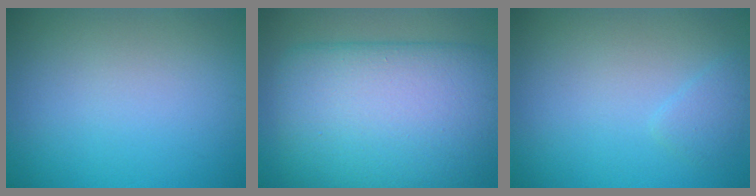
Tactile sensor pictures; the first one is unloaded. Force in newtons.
{"total": 13.2, "press": 13.2, "slide": 0.8}
{"total": 1.3, "press": 1.2, "slide": 0.2}